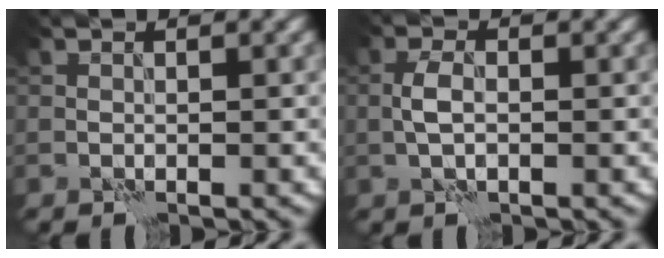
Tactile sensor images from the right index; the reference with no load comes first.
{"total": 2.2, "force": [-0.4, 1.1, 1.9], "torque": [-0.038, 0.006, -0.011]}